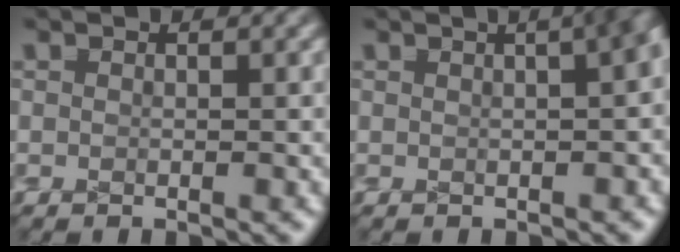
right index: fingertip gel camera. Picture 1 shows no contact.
{"total": 4.5, "force": [0.8, 2.3, 3.8], "torque": [-0.018, 0.021, 0.004]}